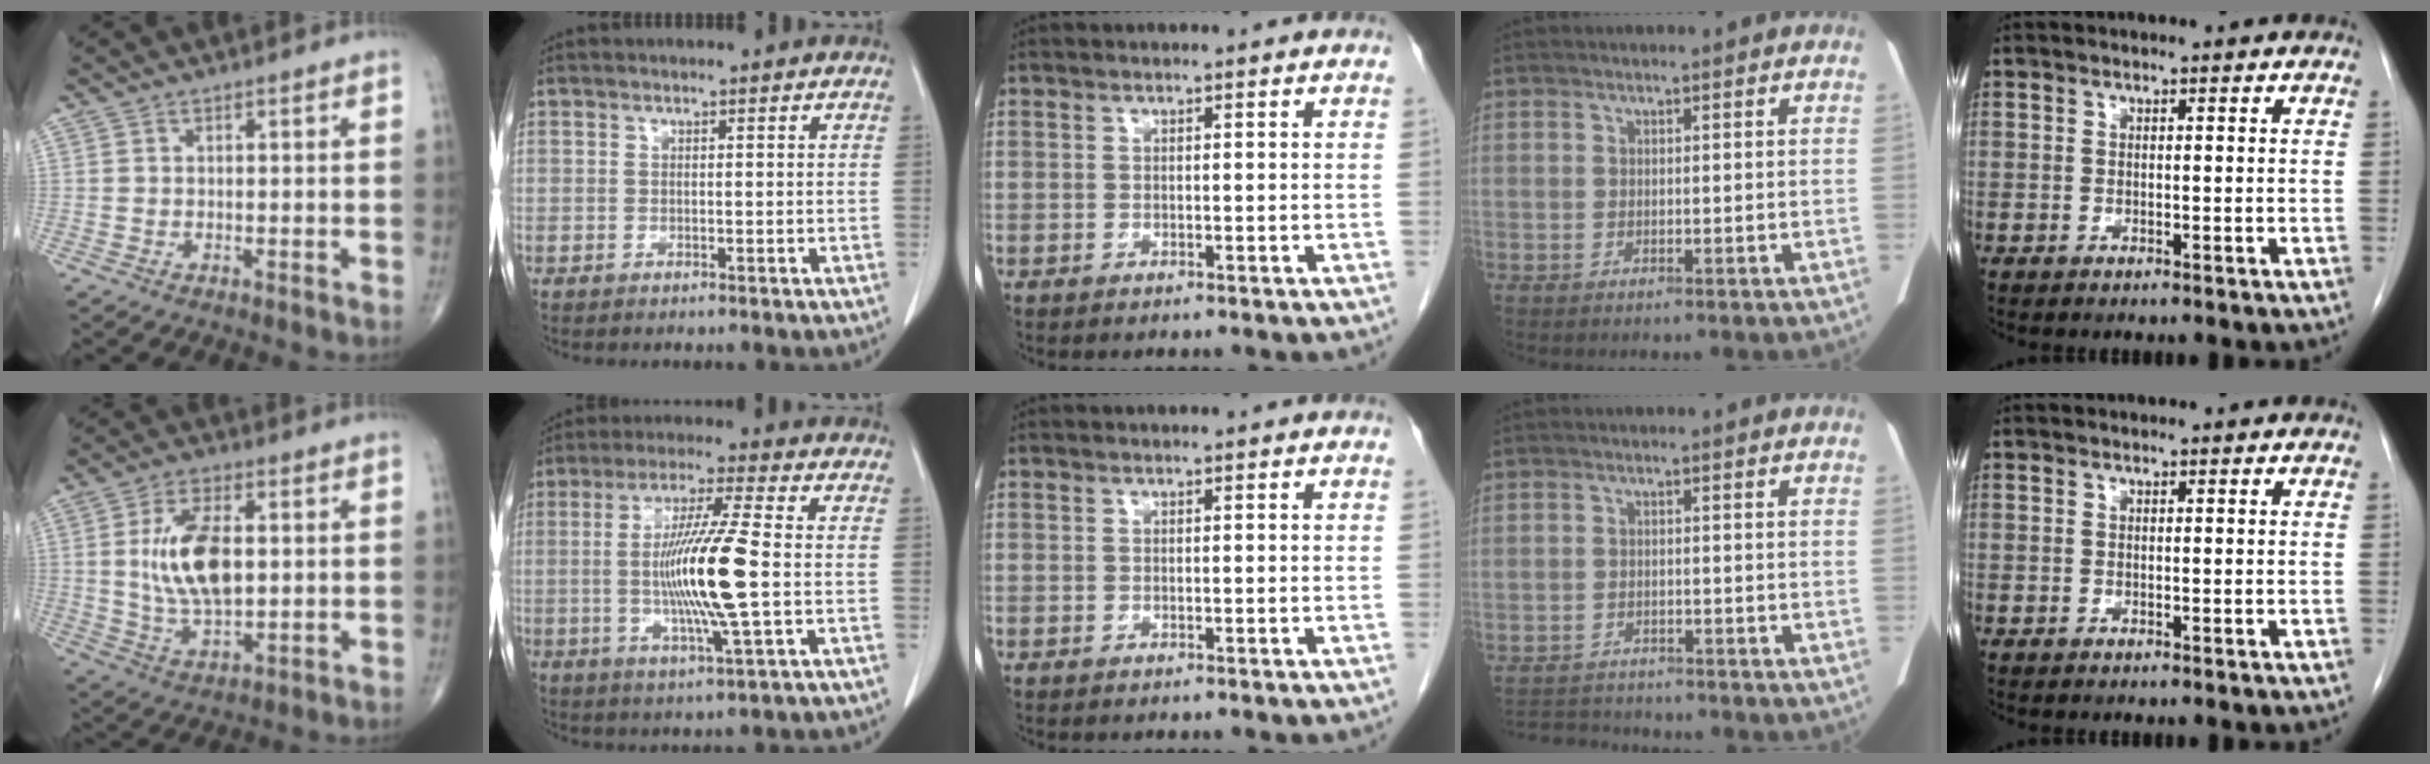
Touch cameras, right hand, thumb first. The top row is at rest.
{"thumb": {"total": 13.2, "force": [1.5, 6.6, 11.4], "torque": [-0.206, -0.006, 0.032]}, "index": {"total": 13.1, "force": [-1.0, -0.3, 13.1], "torque": [-0.255, -0.011, -0.024]}, "ring": {"total": 7.2, "force": [-6.9, 1.2, 1.3], "torque": [-0.028, 0.001, -0.104]}}